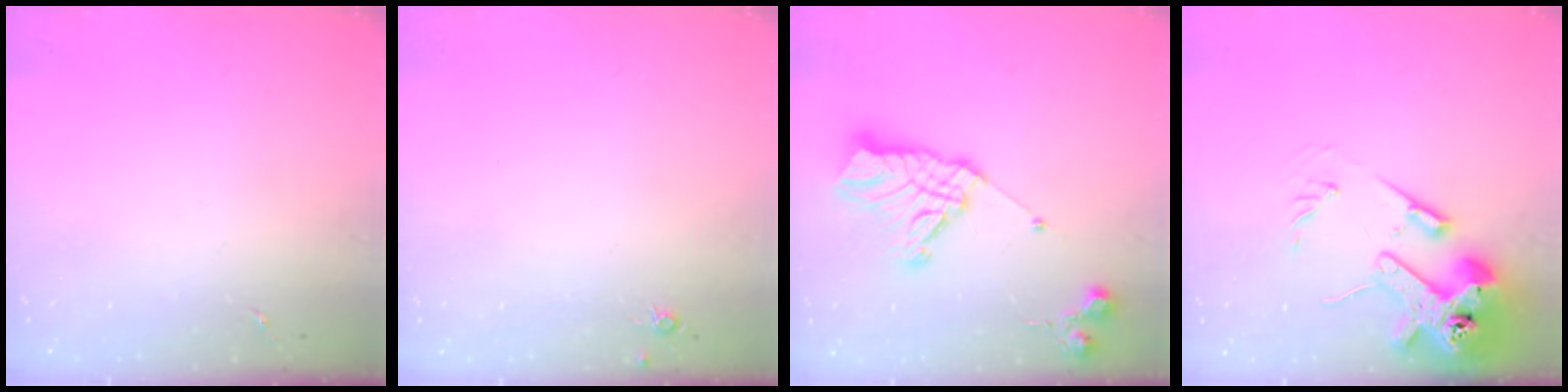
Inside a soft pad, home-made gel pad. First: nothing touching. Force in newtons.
{"total": 4.4, "press": 4.3, "slide": 0.5}
{"total": 16.2, "press": 16.1, "slide": 1.6}
{"total": 15.7, "press": 15.5, "slide": 2.1}